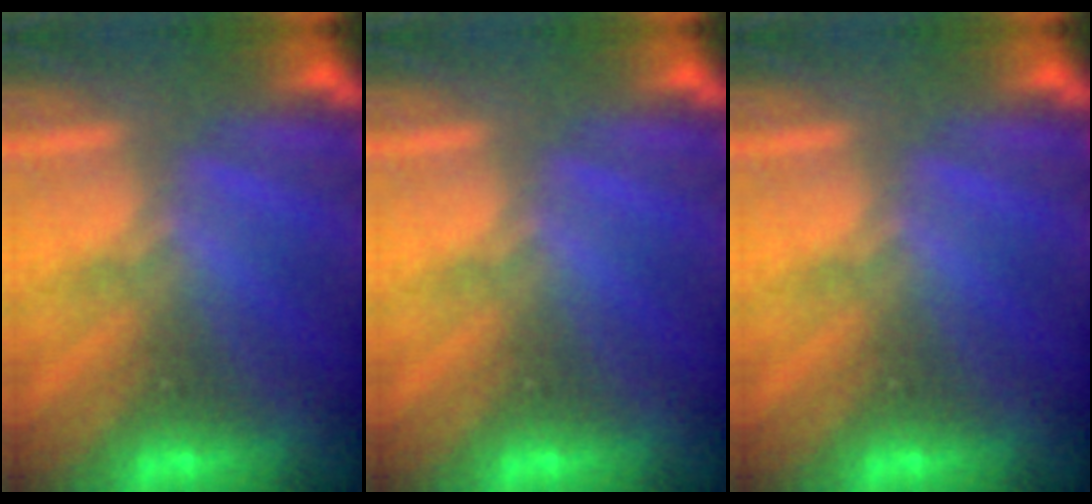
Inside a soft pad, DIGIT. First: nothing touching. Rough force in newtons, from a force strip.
{"total": 0.0}
{"total": 0.0}